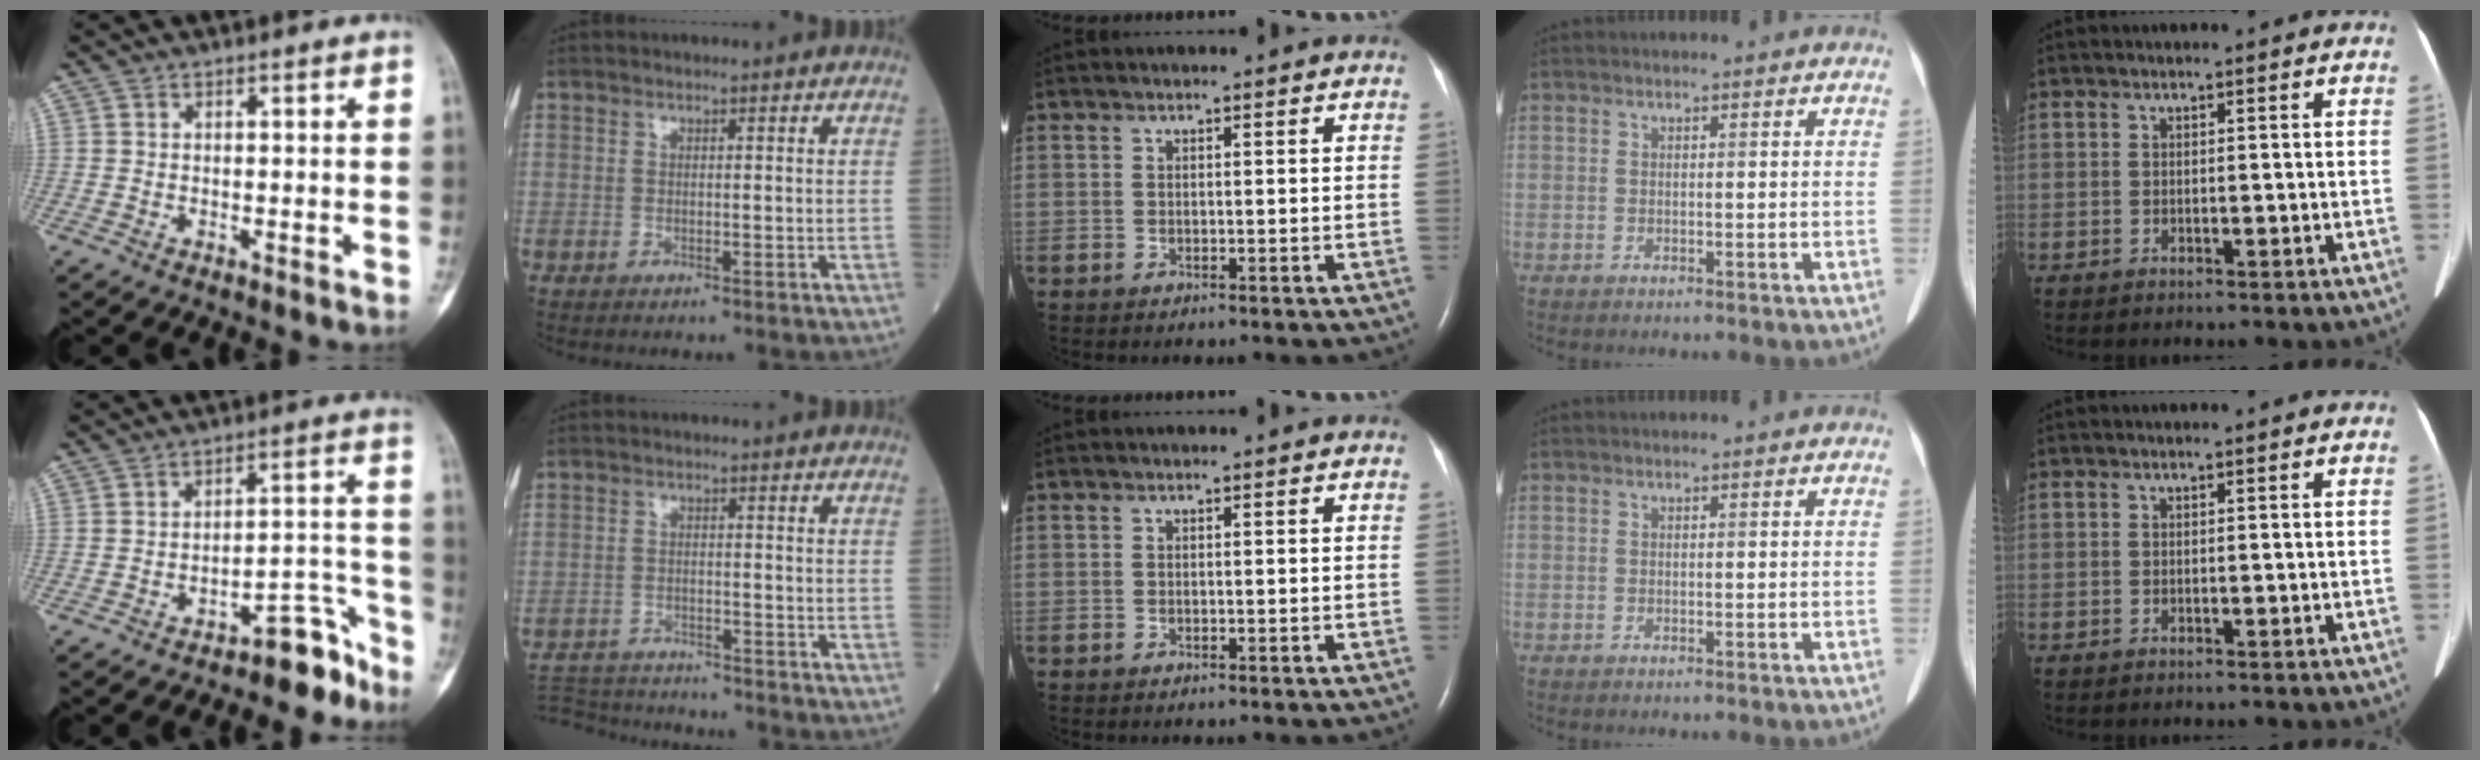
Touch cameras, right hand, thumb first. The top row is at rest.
{"thumb": {"total": 7.5, "force": [-6.4, 2.7, 2.8], "torque": [0.000, 0.104, -0.098]}, "index": {"total": 10.0, "force": [-9.7, 1.2, 2.0], "torque": [-0.042, 0.000, -0.157]}}